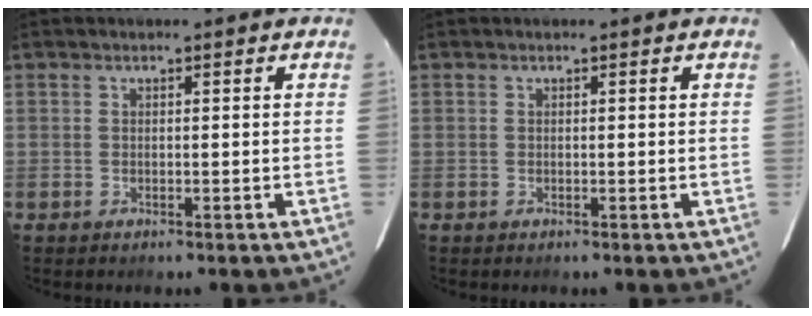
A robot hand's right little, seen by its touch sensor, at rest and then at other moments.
{"total": 0.0}